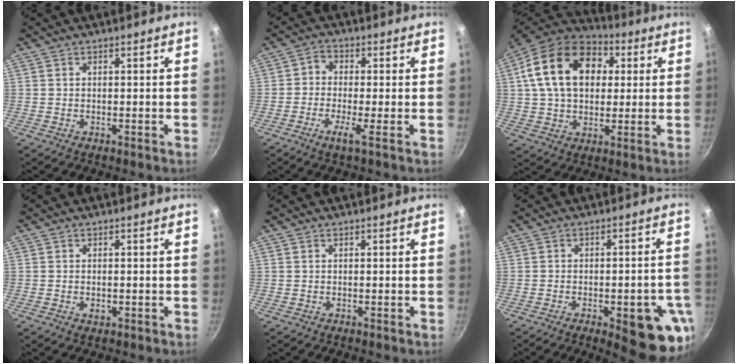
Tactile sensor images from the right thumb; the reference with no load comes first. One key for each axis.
{"total": 4.1, "fx": -1.6, "fy": 1.0, "fz": 3.6, "tx": -0.072, "ty": 0.017, "tz": -0.039}
{"total": 20.6, "fx": 5.0, "fy": 14.4, "fz": 13.8, "tx": -0.221, "ty": 0.017, "tz": 0.074}
{"total": 1.6, "fx": -0.4, "fy": 1.1, "fz": 1.1, "tx": -0.017, "ty": 0.000, "tz": -0.006}
{"total": 0.0}
{"total": 13.7, "fx": -5.2, "fy": 4.7, "fz": 11.8, "tx": -0.109, "ty": 0.016, "tz": -0.063}